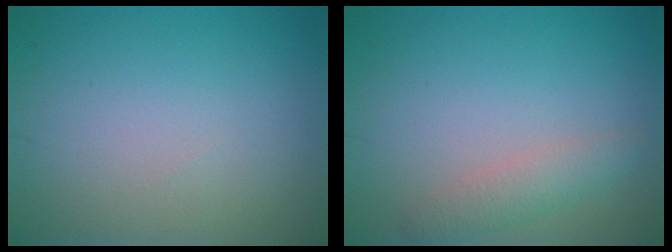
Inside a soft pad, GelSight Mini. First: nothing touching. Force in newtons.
{"total": 2.1, "press": 2.1, "slide": 0.1}